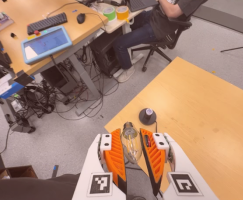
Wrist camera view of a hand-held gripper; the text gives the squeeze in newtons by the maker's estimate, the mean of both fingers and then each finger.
{"total": 12.3, "left": 12.3, "right": 12.3}